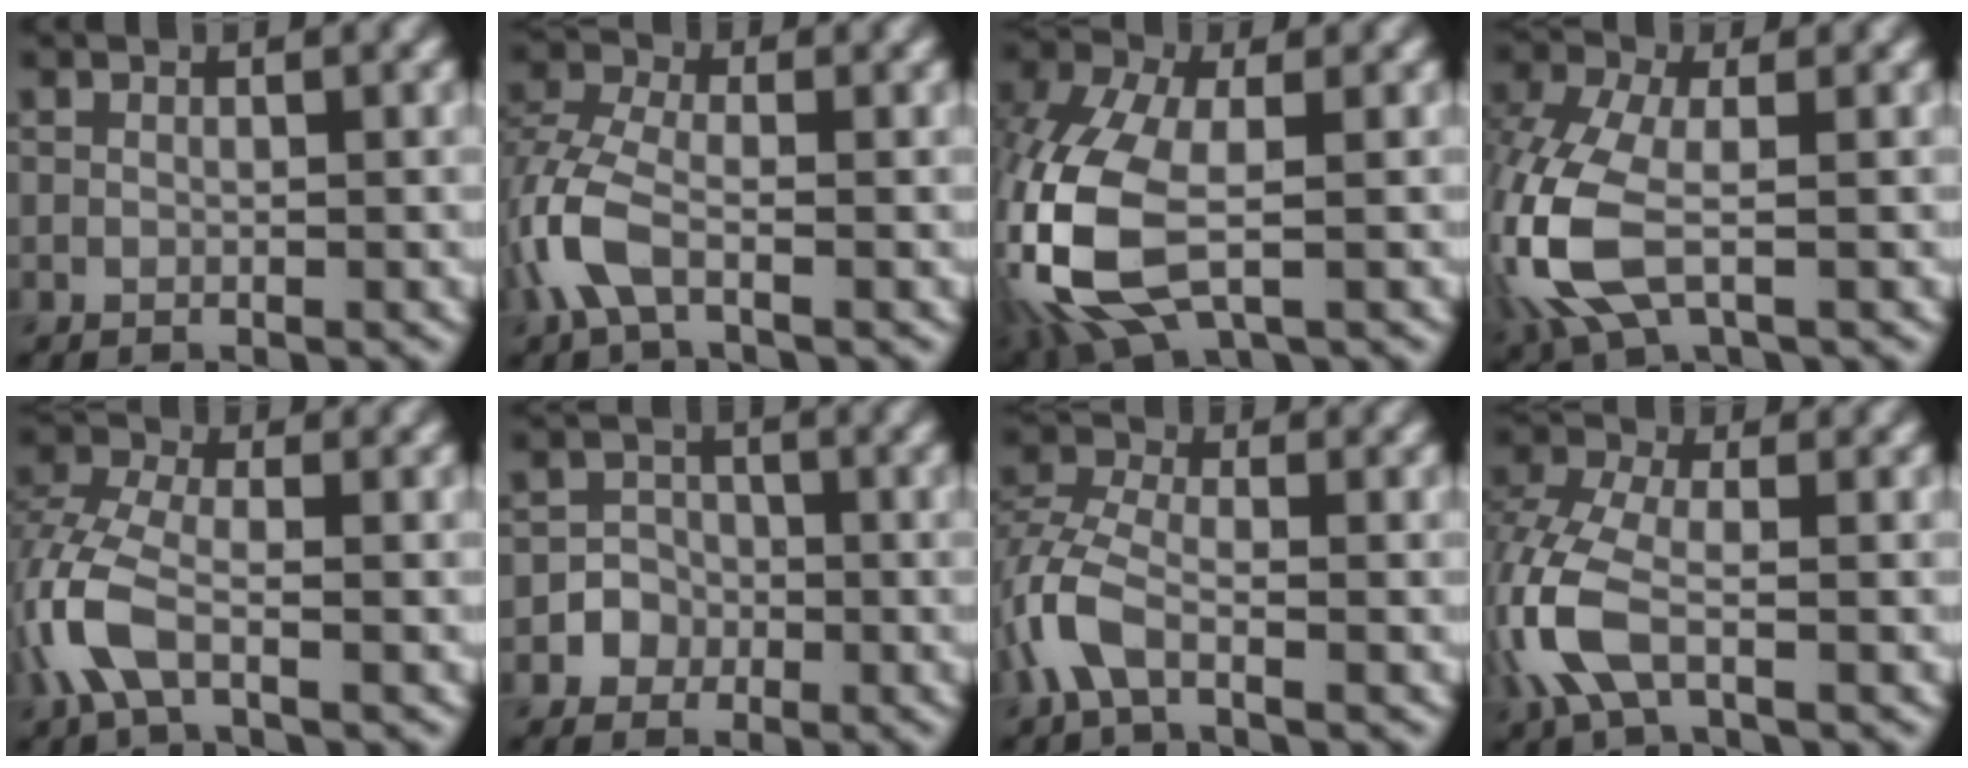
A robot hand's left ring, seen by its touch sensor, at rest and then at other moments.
{"total": 4.9, "force": [-1.8, 2.5, 3.8], "torque": [-0.100, 0.004, -0.047]}
{"total": 9.9, "force": [-2.3, 5.1, 8.2], "torque": [-0.207, -0.009, -0.056]}
{"total": 7.6, "force": [-2.0, 3.8, 6.2], "torque": [-0.169, 0.001, -0.050]}
{"total": 5.5, "force": [-1.9, 2.7, 4.3], "torque": [-0.115, 0.003, -0.050]}
{"total": 2.7, "force": [-1.1, 2.5, 0.3], "torque": [0.024, 0.006, -0.030]}
{"total": 4.5, "force": [-2.0, 2.2, 3.4], "torque": [-0.086, 0.005, -0.054]}
{"total": 6.1, "force": [-2.0, 3.1, 4.8], "torque": [-0.137, 0.001, -0.052]}